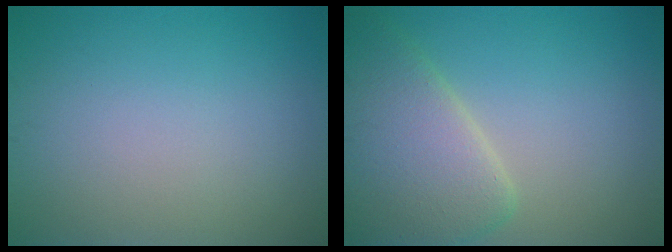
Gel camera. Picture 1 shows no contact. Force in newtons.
{"total": 6.4, "press": 6.4, "slide": 0.5}